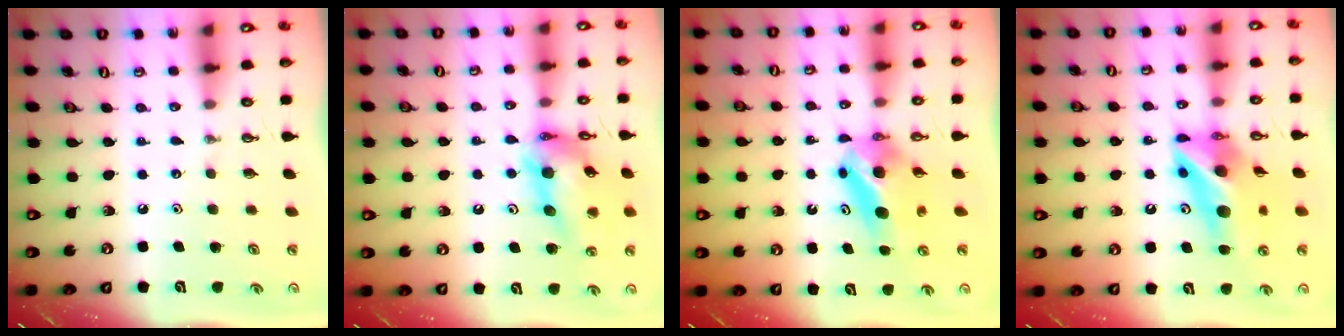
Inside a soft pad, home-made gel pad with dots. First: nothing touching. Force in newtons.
{"total": 16.4, "press": 16.3, "slide": 1.3}
{"total": 6.6, "press": 5.9, "slide": 3.0}
{"total": 14.5, "press": 14.4, "slide": 1.5}